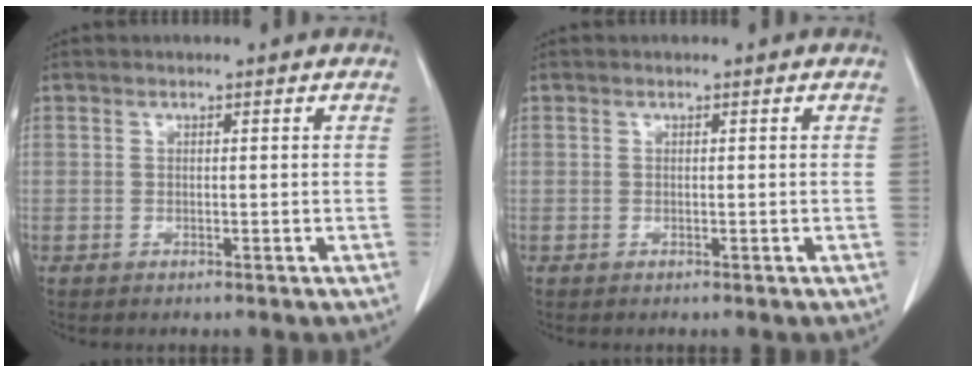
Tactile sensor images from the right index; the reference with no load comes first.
{"total": 0.0}